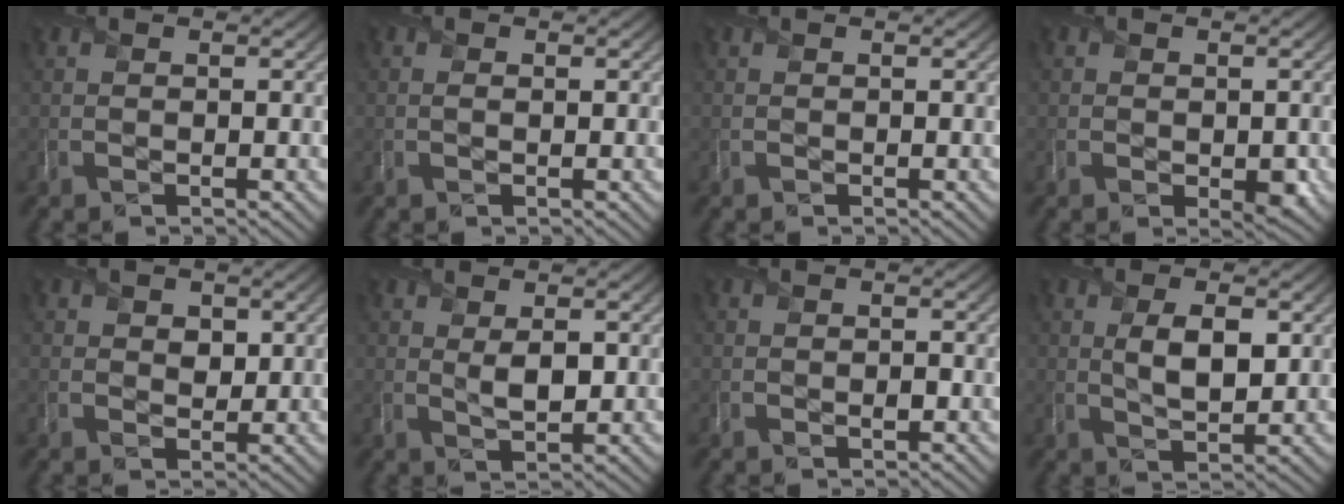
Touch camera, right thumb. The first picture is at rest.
{"total": 0.7, "force": [0.1, 0.4, 0.5], "torque": [-0.008, -0.001, -0.001]}
{"total": 0.0}
{"total": 2.1, "force": [-0.3, 1.5, 1.4], "torque": [-0.022, -0.013, -0.003]}
{"total": 2.3, "force": [0.8, 1.8, 1.2], "torque": [-0.022, -0.005, 0.007]}
{"total": 3.1, "force": [0.6, 1.5, 2.6], "torque": [-0.054, -0.005, 0.012]}
{"total": 1.2, "force": [-0.5, 0.9, 0.7], "torque": [-0.008, -0.002, -0.011]}
{"total": 5.3, "force": [1.0, 2.6, 4.5], "torque": [-0.086, -0.004, 0.018]}